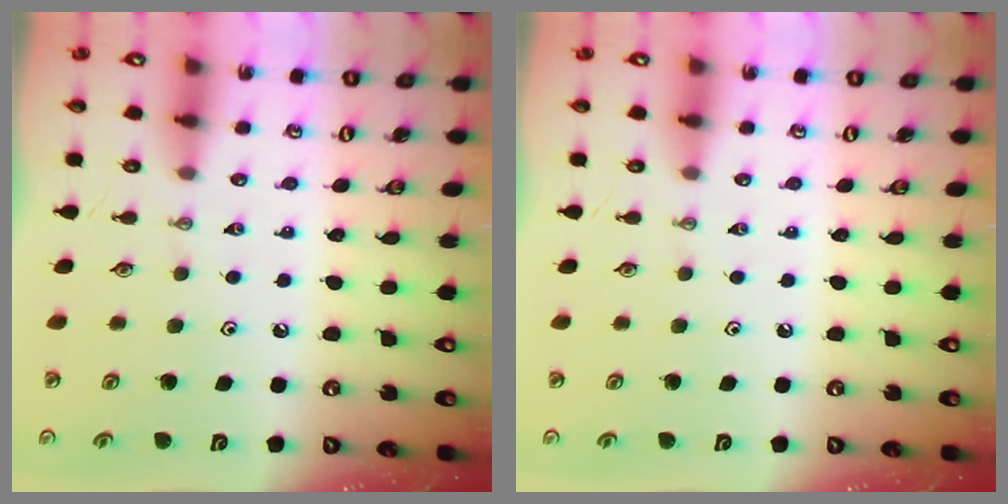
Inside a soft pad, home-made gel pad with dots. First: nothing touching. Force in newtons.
{"total": 0.0}